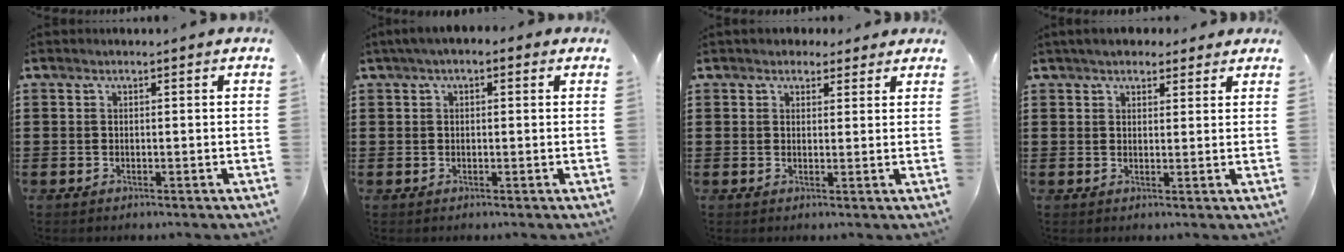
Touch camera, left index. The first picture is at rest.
{"total": 1.7, "force": [0.5, 0.9, 1.4], "torque": [-0.029, 0.008, 0.007]}
{"total": 2.5, "force": [2.0, 1.4, 0.2], "torque": [-0.004, 0.004, 0.036]}
{"total": 3.5, "force": [3.0, 1.6, 1.0], "torque": [-0.029, 0.003, 0.057]}